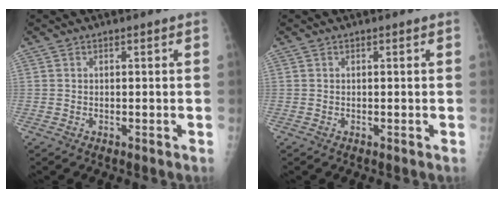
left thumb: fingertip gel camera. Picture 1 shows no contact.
{"total": 0.0}